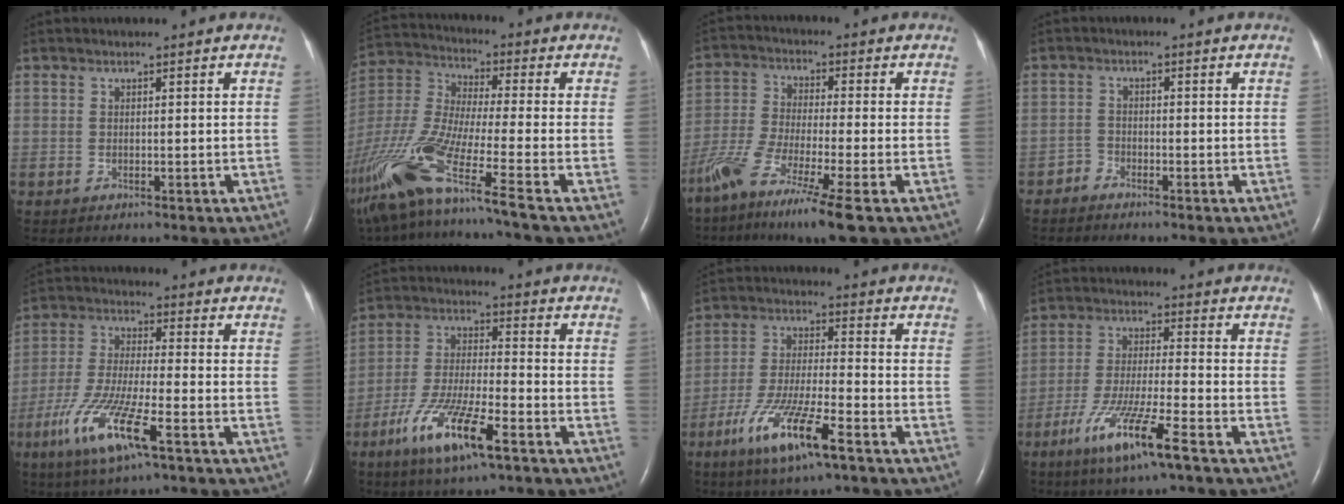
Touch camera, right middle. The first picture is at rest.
{"total": 19.9, "force": [-13.0, -0.3, 15.1], "torque": [-0.365, -0.056, -0.252]}
{"total": 11.3, "force": [-6.9, 0.0, 8.9], "torque": [-0.189, -0.035, -0.133]}
{"total": 1.4, "force": [-1.3, 0.5, -0.2], "torque": [0.005, 0.001, -0.028]}
{"total": 12.0, "force": [-5.9, 1.4, 10.3], "torque": [-0.219, -0.023, -0.112]}
{"total": 12.5, "force": [-6.8, 2.0, 10.2], "torque": [-0.208, -0.017, -0.123]}
{"total": 12.1, "force": [-6.7, 1.6, 9.9], "torque": [-0.200, -0.019, -0.122]}
{"total": 10.9, "force": [-6.3, 0.1, 8.9], "torque": [-0.177, -0.025, -0.117]}